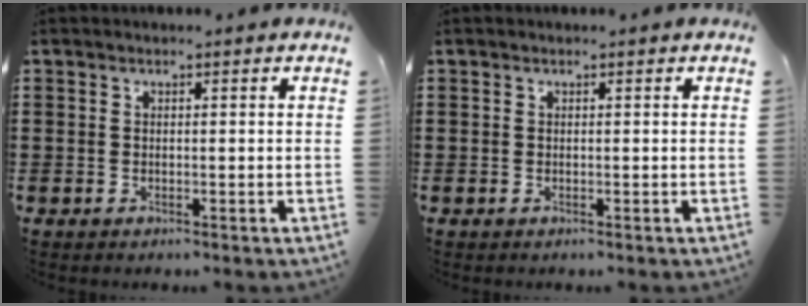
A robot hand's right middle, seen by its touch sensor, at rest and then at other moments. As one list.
[{"total": 0.0}]